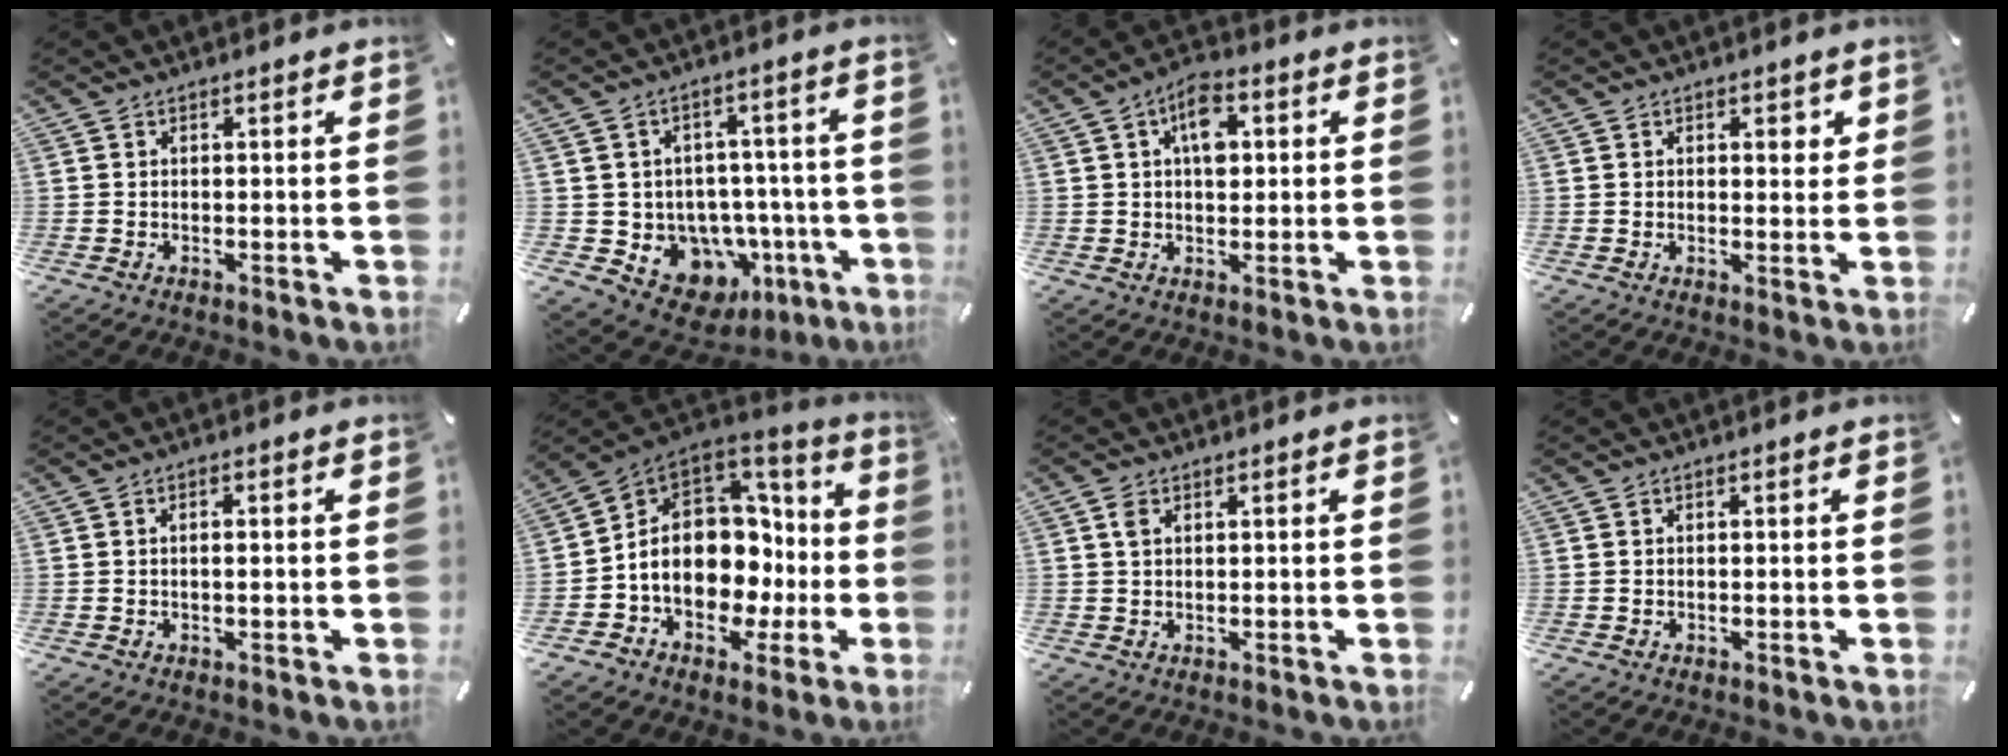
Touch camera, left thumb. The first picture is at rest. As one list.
[{"total": 10.7, "force": [-3.5, 9.4, 3.8], "torque": [-0.039, 0.009, -0.039]}, {"total": 7.6, "force": [2.0, 4.7, 5.7], "torque": [-0.083, 0.001, 0.030]}, {"total": 2.0, "force": [0.8, 1.4, 1.2], "torque": [0.000, -0.003, 0.007]}, {"total": 1.2, "force": [0.0, 0.3, 1.1], "torque": [-0.020, 0.001, -0.001]}, {"total": 15.4, "force": [-0.9, 12.2, 9.3], "torque": [-0.149, -0.021, -0.010]}, {"total": 2.0, "force": [0.8, 1.2, 1.4], "torque": [-0.031, 0.004, 0.014]}, {"total": 0.0}]